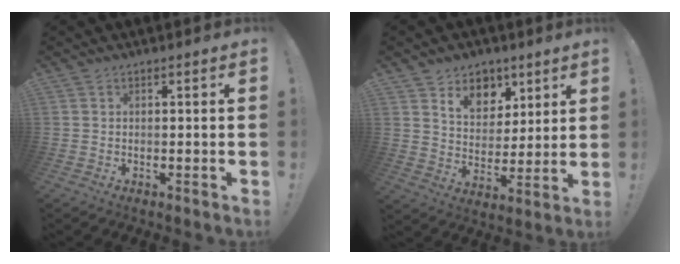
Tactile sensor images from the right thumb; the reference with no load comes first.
{"total": 10.5, "force": [6.7, 7.5, 2.9], "torque": [-0.040, -0.048, 0.131]}